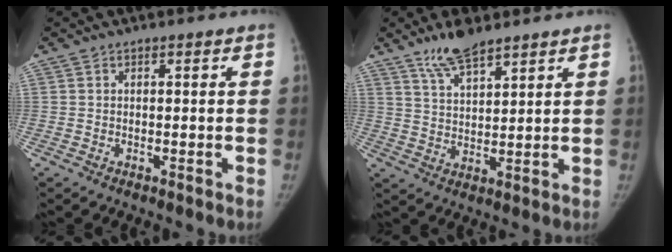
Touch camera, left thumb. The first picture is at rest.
{"total": 7.5, "force": [5.8, 2.2, 4.2], "torque": [-0.067, -0.032, 0.113]}